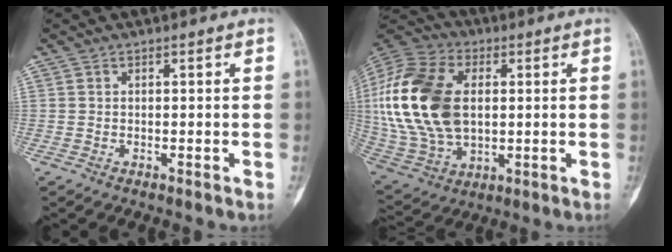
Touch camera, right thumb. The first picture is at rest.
{"total": 24.3, "force": [2.7, 15.4, 18.6], "torque": [-0.391, -0.005, 0.054]}